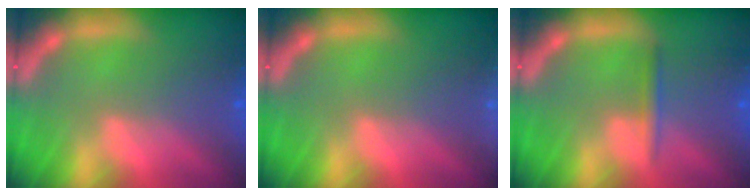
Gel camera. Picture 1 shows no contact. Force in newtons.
{"total": 2.4}
{"total": 1.4}